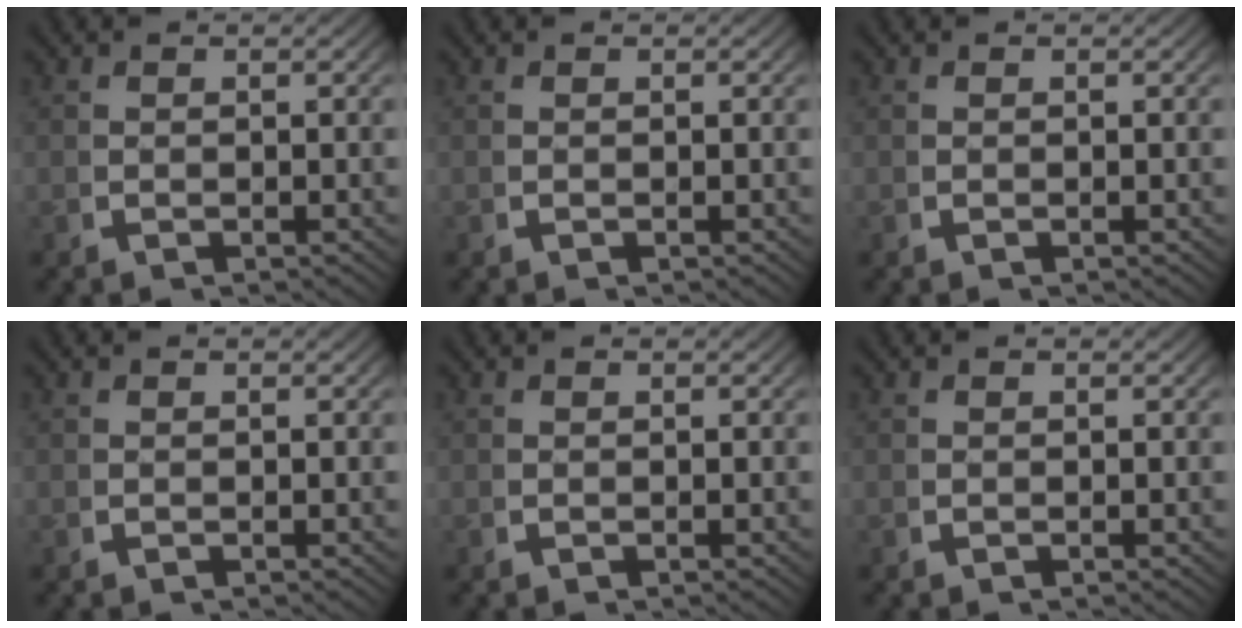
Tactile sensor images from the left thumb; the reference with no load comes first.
{"total": 0.0}
{"total": 0.0}
{"total": 0.0}
{"total": 0.0}
{"total": 0.0}